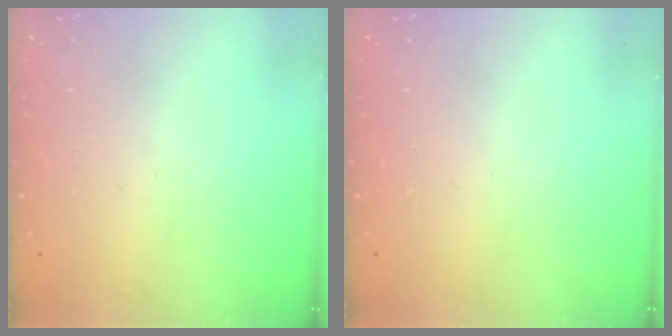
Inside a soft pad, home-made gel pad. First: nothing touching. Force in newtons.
{"total": 0.0}